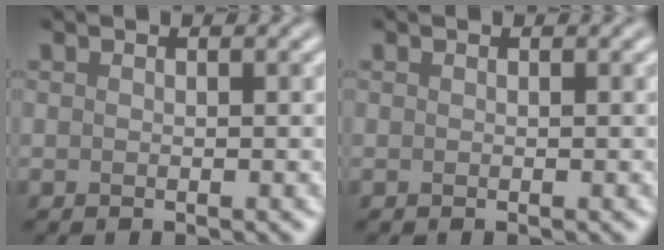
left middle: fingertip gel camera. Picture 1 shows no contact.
{"total": 0.0}